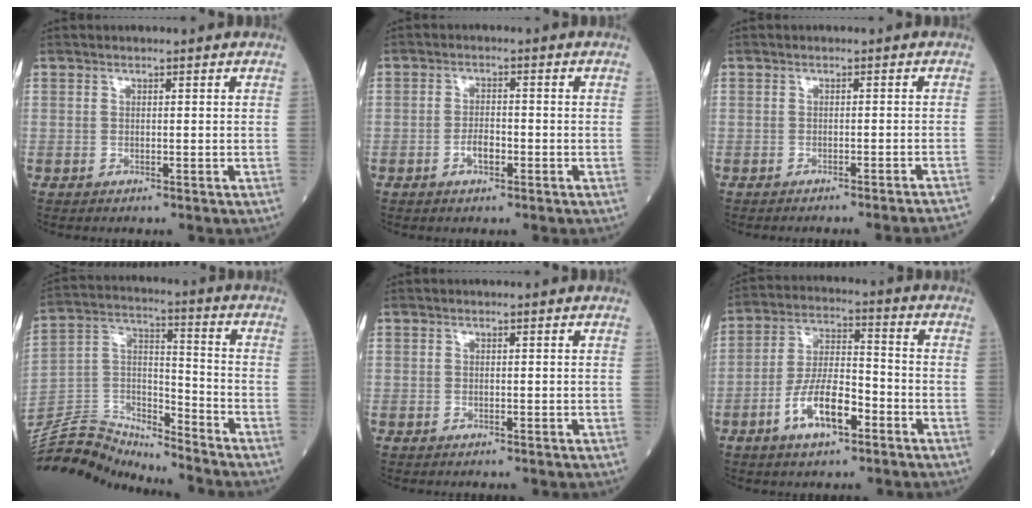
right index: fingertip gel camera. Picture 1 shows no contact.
{"total": 2.7, "force": [-1.1, 1.1, 2.2], "torque": [-0.037, 0.004, -0.019]}
{"total": 9.2, "force": [-8.7, -1.6, 2.5], "torque": [-0.006, -0.021, -0.096]}
{"total": 12.9, "force": [-12.8, 0.7, -0.4], "torque": [0.006, 0.056, -0.245]}
{"total": 0.0}
{"total": 9.6, "force": [-4.5, 3.2, 7.9], "torque": [-0.155, 0.007, -0.084]}